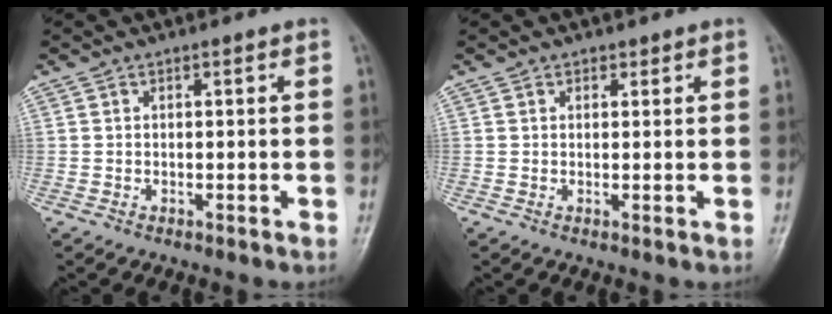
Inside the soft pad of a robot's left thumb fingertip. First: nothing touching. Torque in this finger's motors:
{"motor_torque": [-0.30, -0.05, -0.10, -0.09, -0.05]}